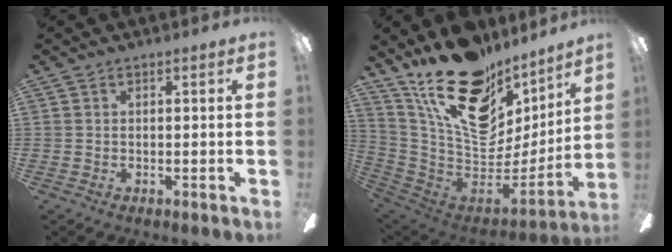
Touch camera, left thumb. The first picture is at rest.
{"total": 24.8, "force": [15.4, 12.9, 14.4], "torque": [-0.236, -0.103, 0.289]}